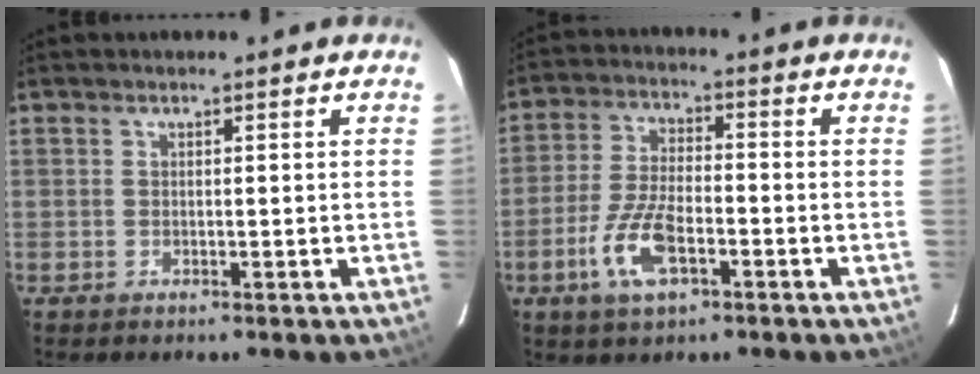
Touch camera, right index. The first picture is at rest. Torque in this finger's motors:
{"motor_torque": [0.29, -0.19, 0.25, 0.10]}